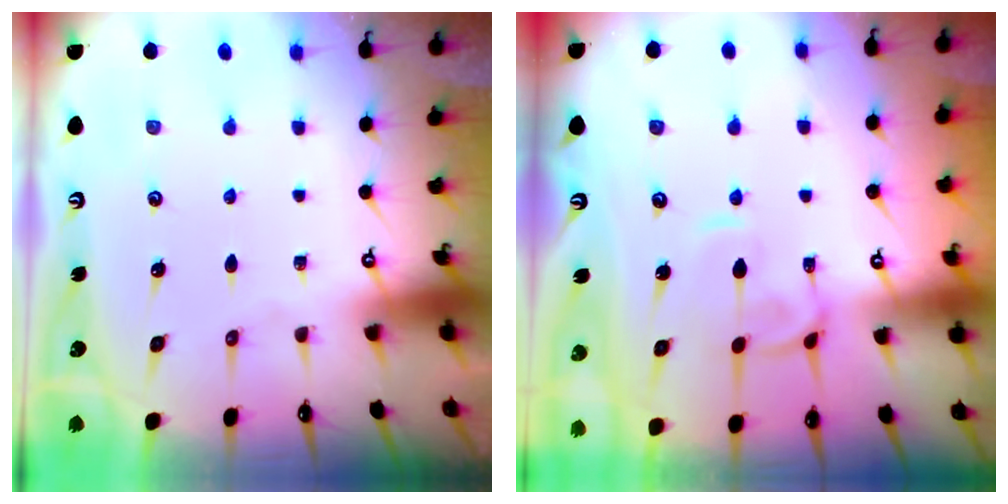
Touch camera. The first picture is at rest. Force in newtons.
{"total": 1.0, "press": 0.8, "slide": 0.6}